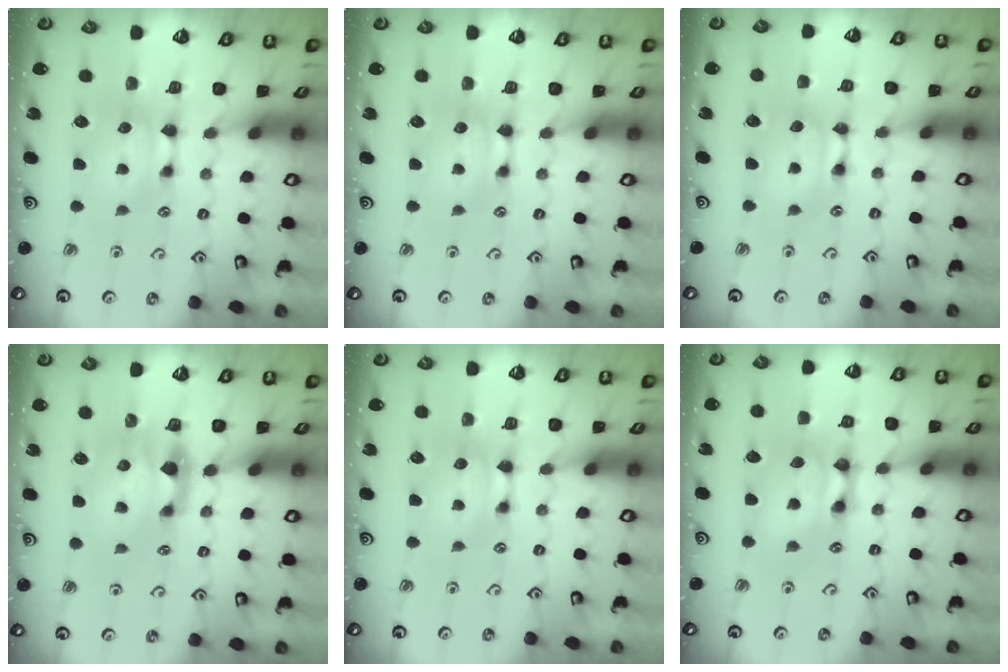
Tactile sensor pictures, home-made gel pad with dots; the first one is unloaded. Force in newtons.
{"total": 0.0}
{"total": 1.7, "press": 1.6, "slide": 0.2}
{"total": 2.2, "press": 1.8, "slide": 1.3}
{"total": 0.0}
{"total": 4.2, "press": 4.2, "slide": 0.3}